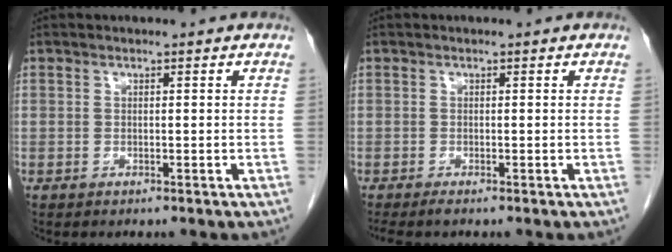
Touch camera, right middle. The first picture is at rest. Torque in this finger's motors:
{"motor_torque": [0.16, -0.25, 0.12, 0.02]}